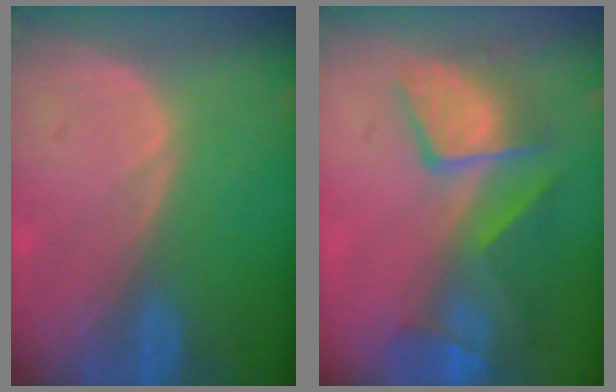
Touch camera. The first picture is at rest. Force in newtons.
{"total": 10.0, "press": 8.6, "slide": 5.1}